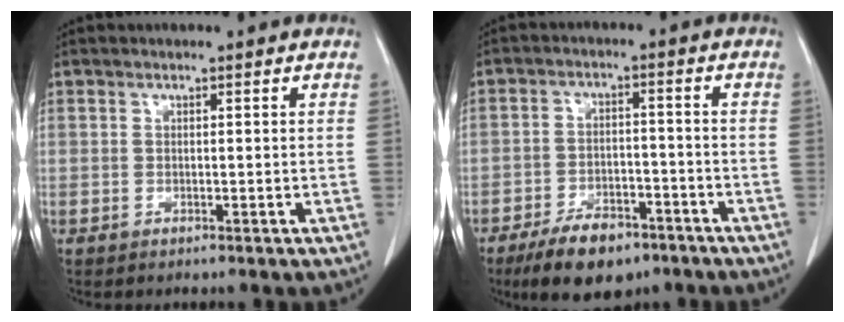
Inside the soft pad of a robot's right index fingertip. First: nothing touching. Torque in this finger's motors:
{"motor_torque": [0.12, -0.26, 0.20, 0.01]}